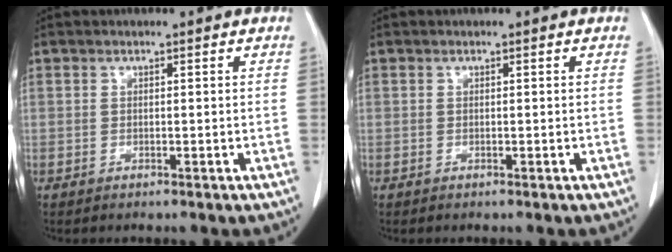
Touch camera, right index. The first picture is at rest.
{"total": 0.0}